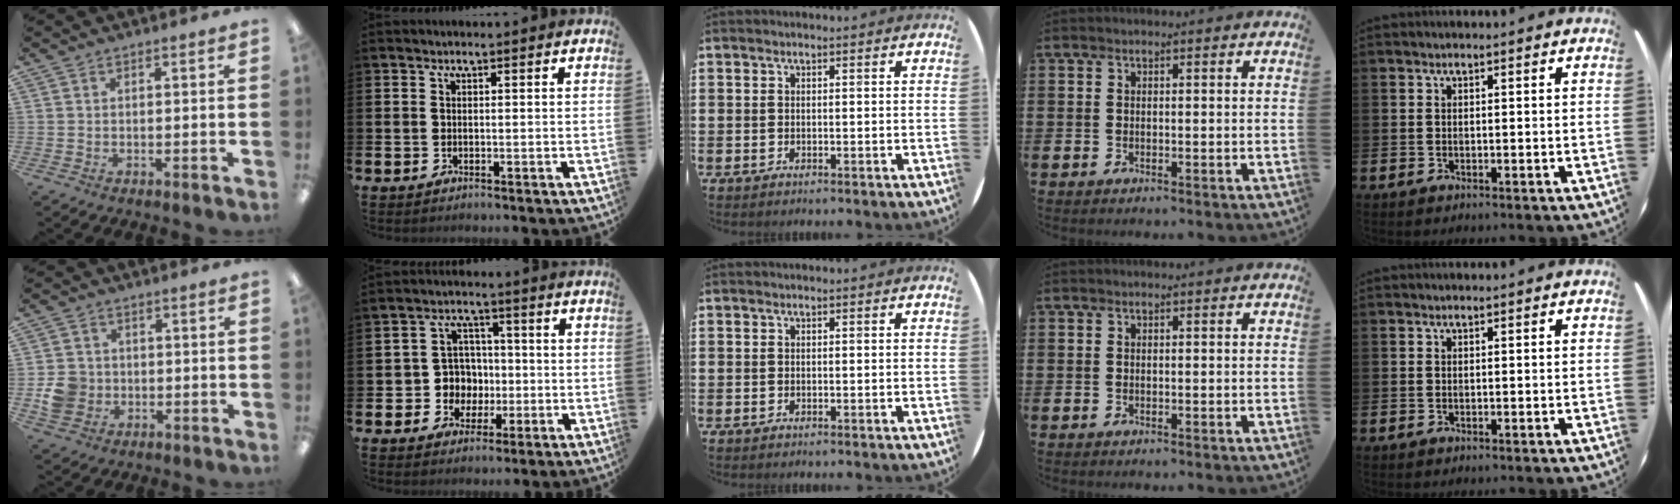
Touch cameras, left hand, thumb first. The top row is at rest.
{"thumb": {"total": 6.3, "force": [-1.0, 5.8, 2.2], "torque": [-0.039, 0.011, -0.018]}, "index": {"total": 5.6, "force": [-0.3, 5.5, 0.9], "torque": [-0.037, 0.005, -0.008]}}